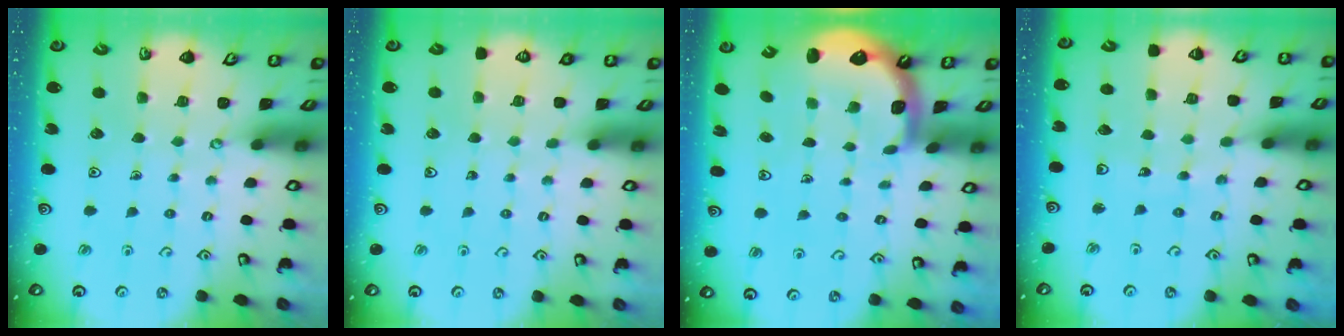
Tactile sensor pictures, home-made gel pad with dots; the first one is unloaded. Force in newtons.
{"total": 0.0}
{"total": 1.7, "press": 1.5, "slide": 0.7}
{"total": 5.9, "press": 5.9, "slide": 0.5}